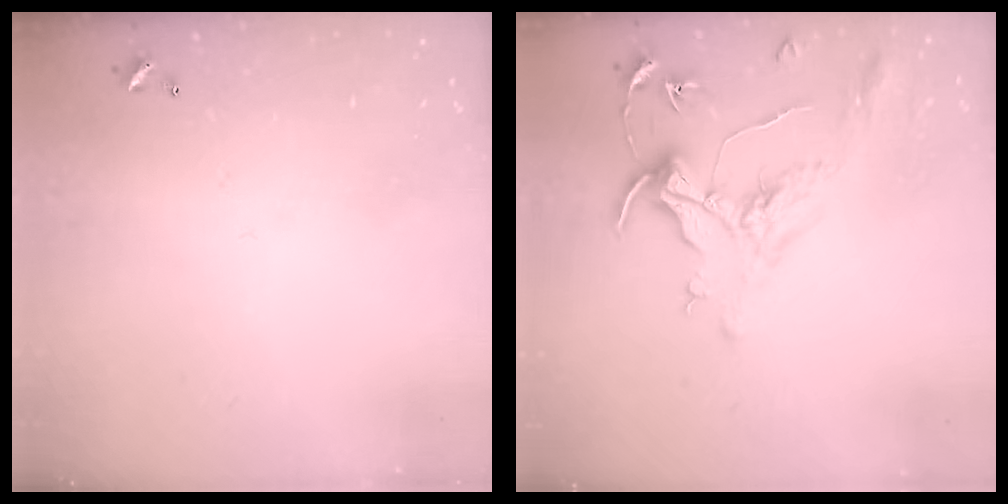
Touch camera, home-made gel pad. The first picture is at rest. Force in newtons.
{"total": 1.6, "press": 1.4, "slide": 0.7}